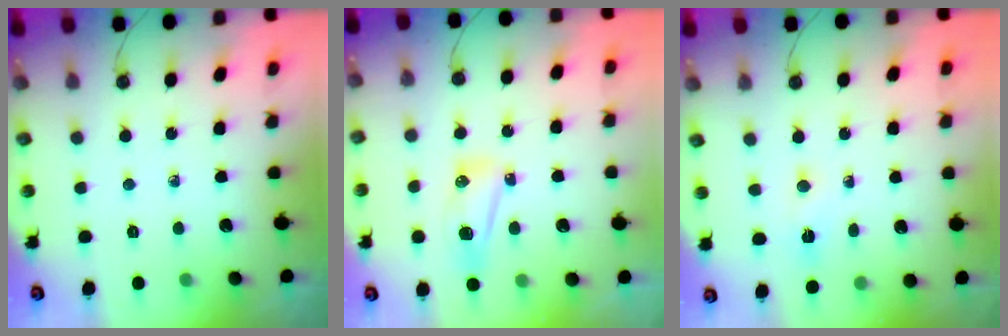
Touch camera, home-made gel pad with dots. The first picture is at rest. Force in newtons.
{"total": 8.4, "press": 8.4, "slide": 0.9}
{"total": 2.6, "press": 1.3, "slide": 2.2}